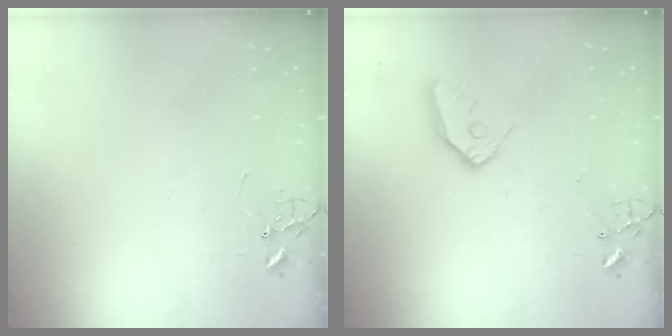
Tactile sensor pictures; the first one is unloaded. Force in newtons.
{"total": 10.7, "press": 10.6, "slide": 1.1}